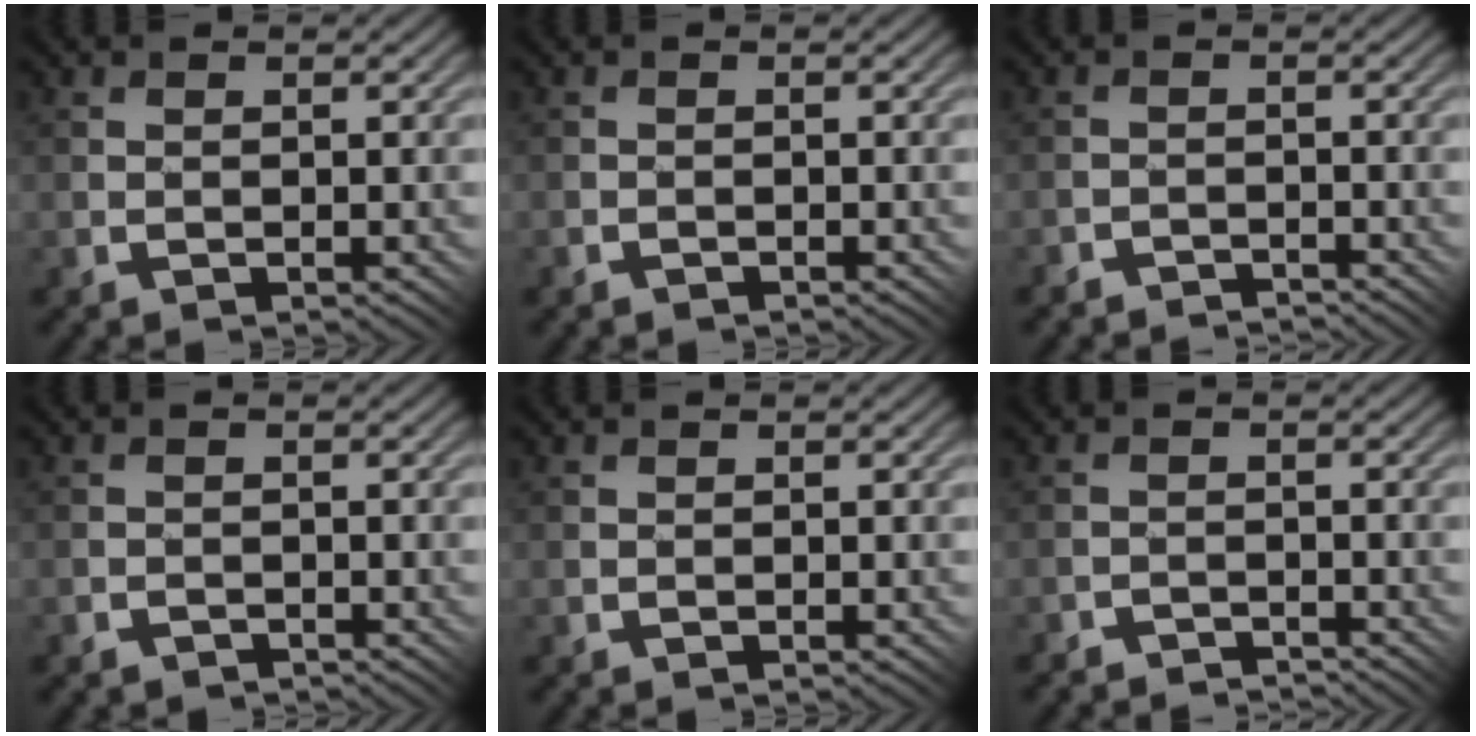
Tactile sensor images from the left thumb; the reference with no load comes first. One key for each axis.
{"total": 0.7, "fx": -0.6, "fy": 0.1, "fz": -0.3, "tx": 0.011, "ty": 0.000, "tz": -0.016}
{"total": 2.0, "fx": -1.8, "fy": -0.3, "fz": -0.7, "tx": 0.021, "ty": 0.010, "tz": -0.041}
{"total": 1.0, "fx": -0.9, "fy": 0.3, "fz": -0.3, "tx": 0.012, "ty": 0.002, "tz": -0.018}
{"total": 0.0}
{"total": 2.0, "fx": -1.8, "fy": -0.4, "fz": -0.8, "tx": 0.023, "ty": 0.011, "tz": -0.041}